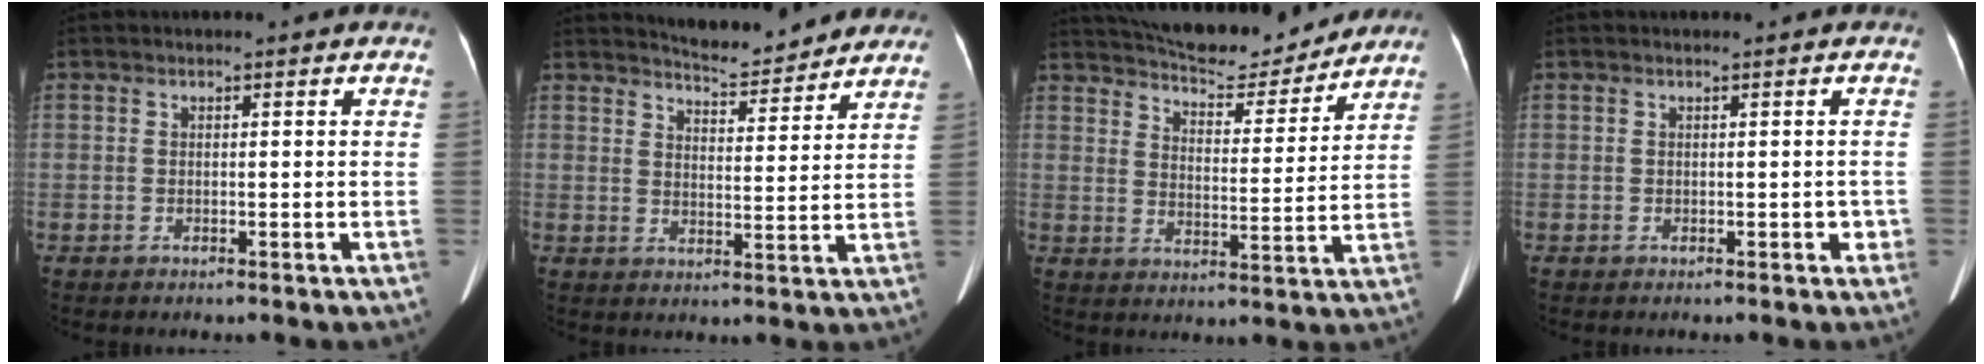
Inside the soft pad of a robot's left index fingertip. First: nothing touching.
{"total": 9.0, "force": [8.7, 1.2, 2.1], "torque": [-0.033, -0.001, 0.117]}
{"total": 16.0, "force": [14.8, 3.1, 5.1], "torque": [-0.079, 0.000, 0.216]}
{"total": 1.0, "force": [-0.1, 0.8, 0.6], "torque": [0.000, 0.005, -0.002]}